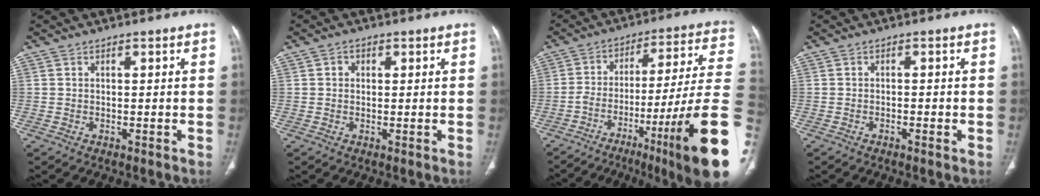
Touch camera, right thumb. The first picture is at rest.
{"total": 1.6, "force": [0.4, 1.4, 0.6], "torque": [-0.002, 0.002, 0.003]}
{"total": 25.2, "force": [-9.8, 2.3, 23.1], "torque": [-0.275, 0.059, -0.141]}
{"total": 1.3, "force": [-0.6, 0.3, 1.1], "torque": [-0.019, 0.006, -0.009]}